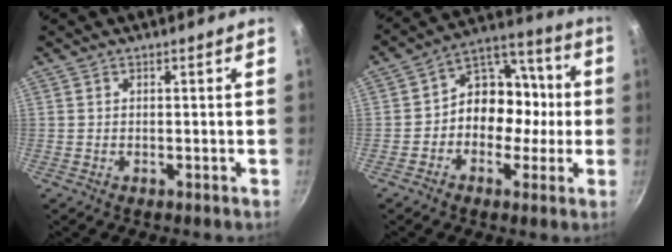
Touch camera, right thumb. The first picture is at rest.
{"total": 13.4, "force": [-1.0, 9.9, 9.0], "torque": [-0.082, 0.047, -0.028]}